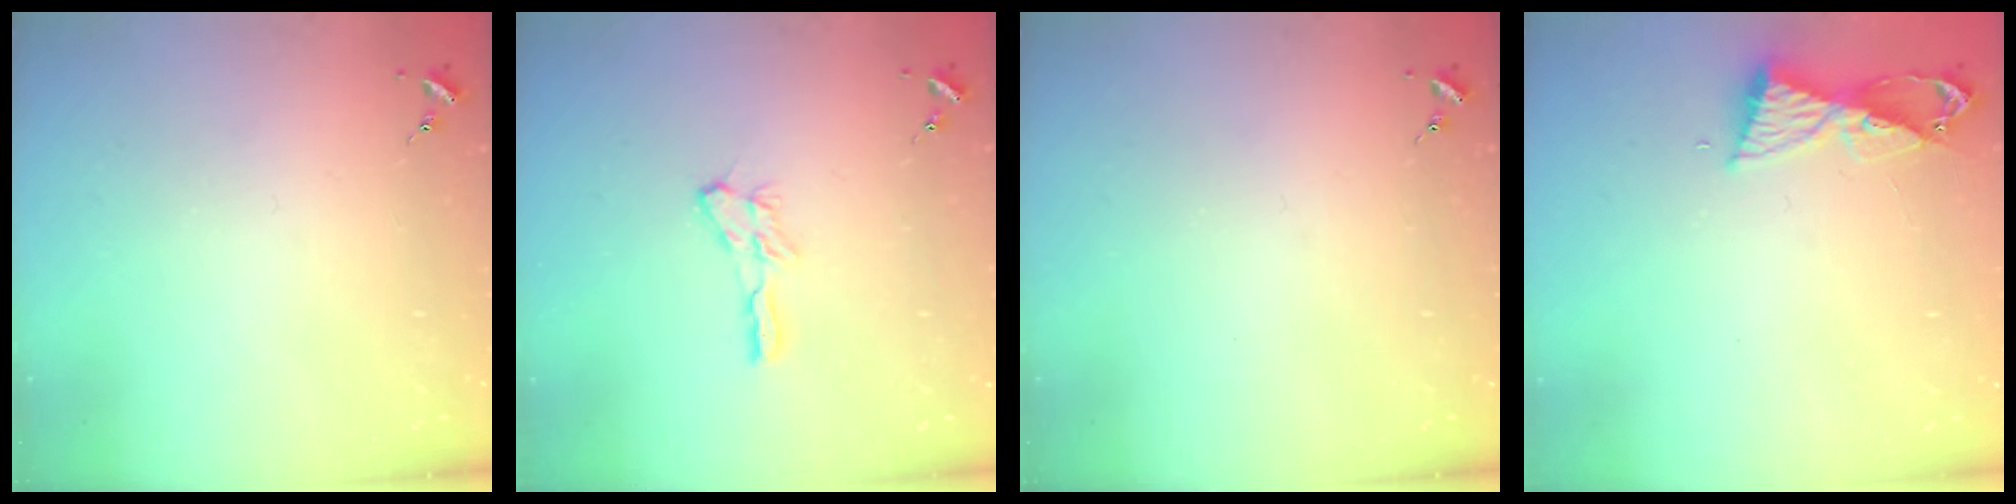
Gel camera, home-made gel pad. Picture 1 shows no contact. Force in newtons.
{"total": 6.7, "press": 6.6, "slide": 0.4}
{"total": 0.0}
{"total": 8.6, "press": 8.5, "slide": 0.9}